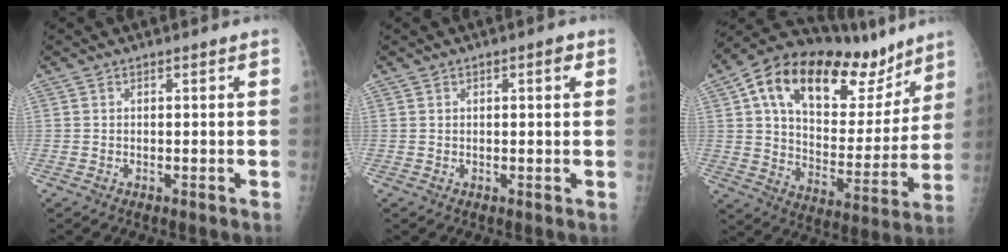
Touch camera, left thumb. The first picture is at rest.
{"total": 1.9, "force": [0.8, 0.8, 1.5], "torque": [-0.016, 0.001, 0.009]}
{"total": 27.3, "force": [15.7, 13.6, 17.7], "torque": [-0.234, -0.018, 0.253]}